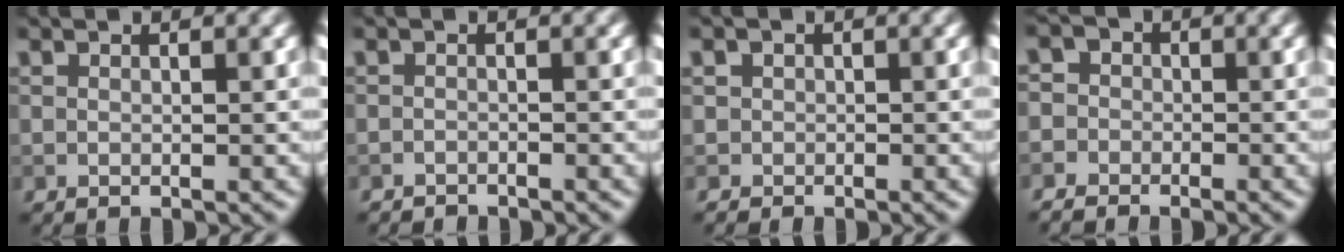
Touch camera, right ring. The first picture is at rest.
{"total": 1.5, "force": [-1.5, 0.2, -0.1], "torque": [0.008, -0.001, -0.027]}
{"total": 1.3, "force": [-0.2, 1.3, 0.1], "torque": [0.018, 0.007, -0.011]}
{"total": 4.1, "force": [-2.6, 3.0, 1.1], "torque": [-0.010, 0.011, -0.051]}